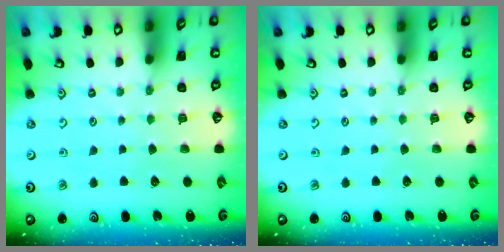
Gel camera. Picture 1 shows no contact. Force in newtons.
{"total": 0.0}